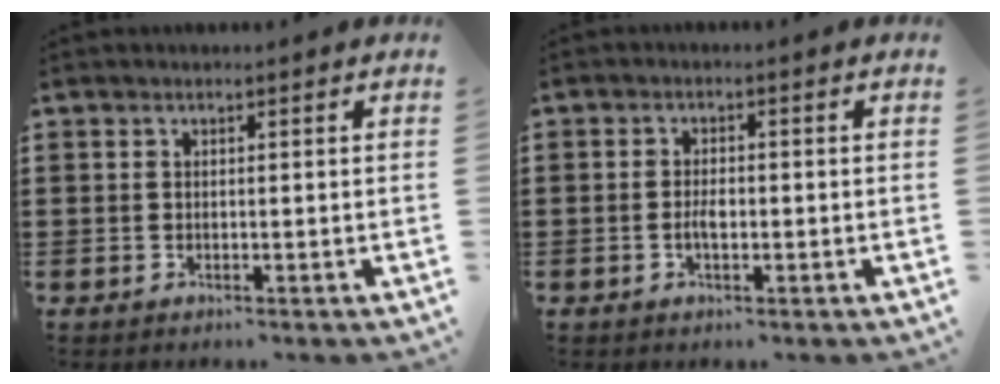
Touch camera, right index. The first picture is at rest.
{"total": 2.2, "force": [-0.6, 0.9, 1.9], "torque": [-0.044, -0.002, -0.012]}